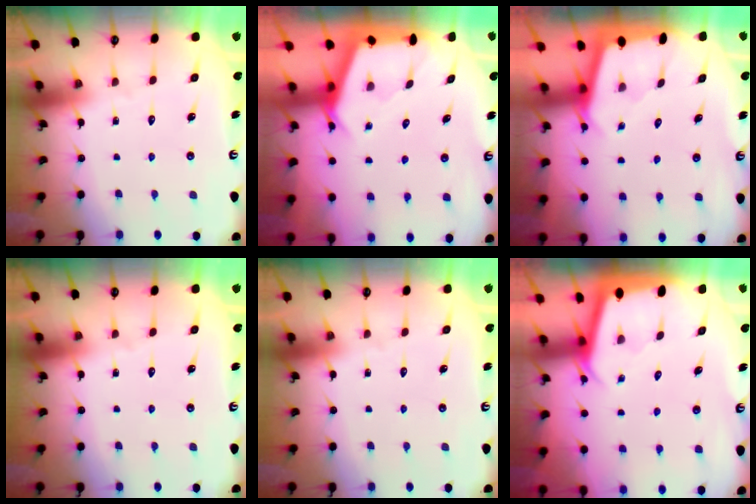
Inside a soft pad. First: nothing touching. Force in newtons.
{"total": 2.9, "press": 2.9, "slide": 0.4}
{"total": 2.0, "press": 2.0, "slide": 0.2}
{"total": 0.0}
{"total": 0.0}
{"total": 2.1, "press": 2.1, "slide": 0.1}